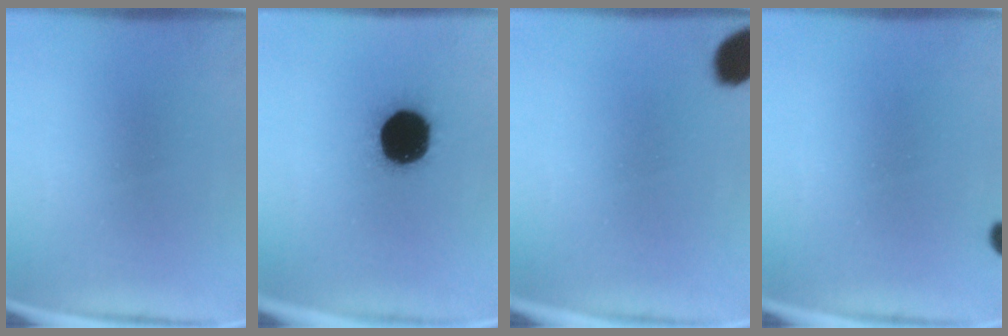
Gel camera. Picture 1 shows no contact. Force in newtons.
{"total": 19.3}
{"total": 9.2}
{"total": 1.8}